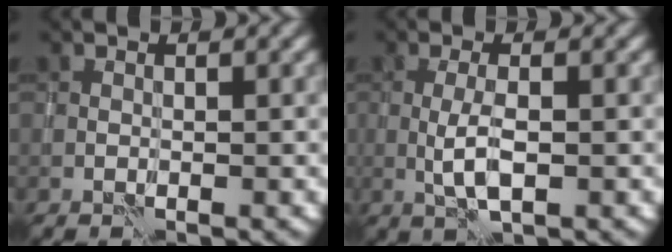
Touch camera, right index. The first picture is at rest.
{"total": 2.7, "force": [-0.5, 0.6, 2.6], "torque": [-0.060, -0.001, -0.010]}